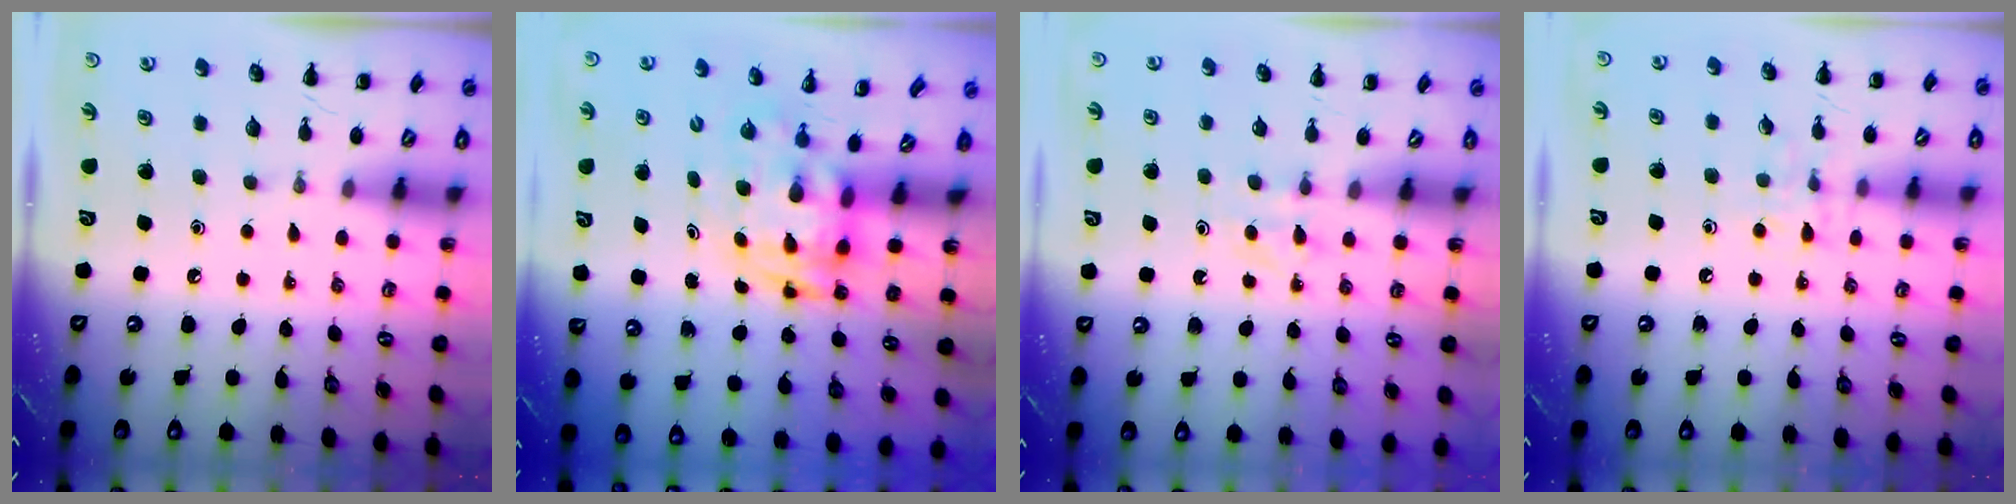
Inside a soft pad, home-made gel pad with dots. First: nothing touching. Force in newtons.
{"total": 3.6, "press": 3.5, "slide": 0.8}
{"total": 3.1, "press": 2.9, "slide": 1.1}
{"total": 6.1, "press": 6.0, "slide": 0.9}